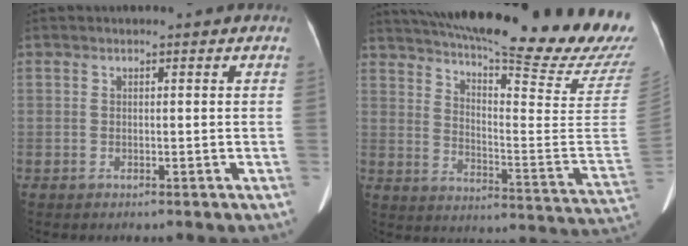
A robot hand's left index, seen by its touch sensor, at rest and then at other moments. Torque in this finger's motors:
{"motor_torque": [0.74, -1.40, 0.45, 0.12]}